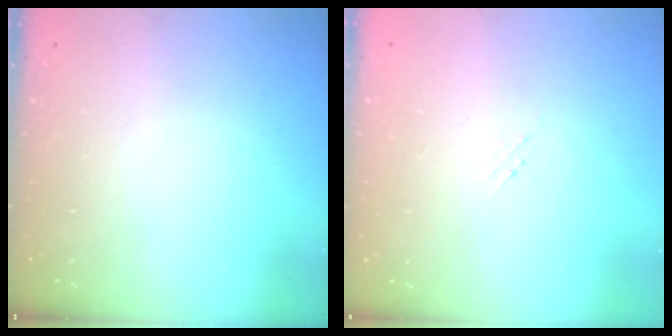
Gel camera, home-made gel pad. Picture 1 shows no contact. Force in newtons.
{"total": 3.8, "press": 3.7, "slide": 0.6}